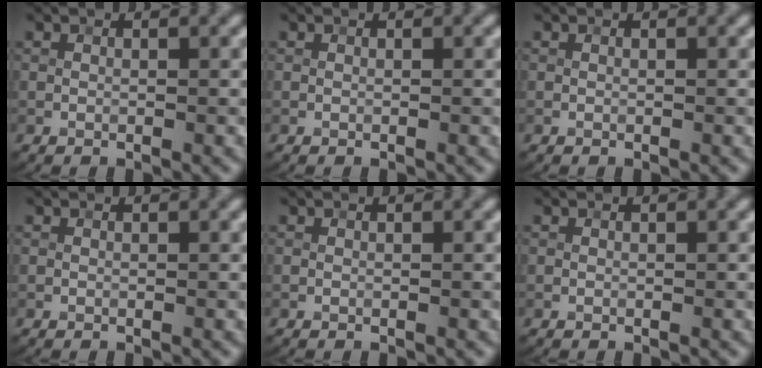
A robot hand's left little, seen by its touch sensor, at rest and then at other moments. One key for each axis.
{"total": 0.0}
{"total": 0.0}
{"total": 0.0}
{"total": 0.0}
{"total": 0.0}